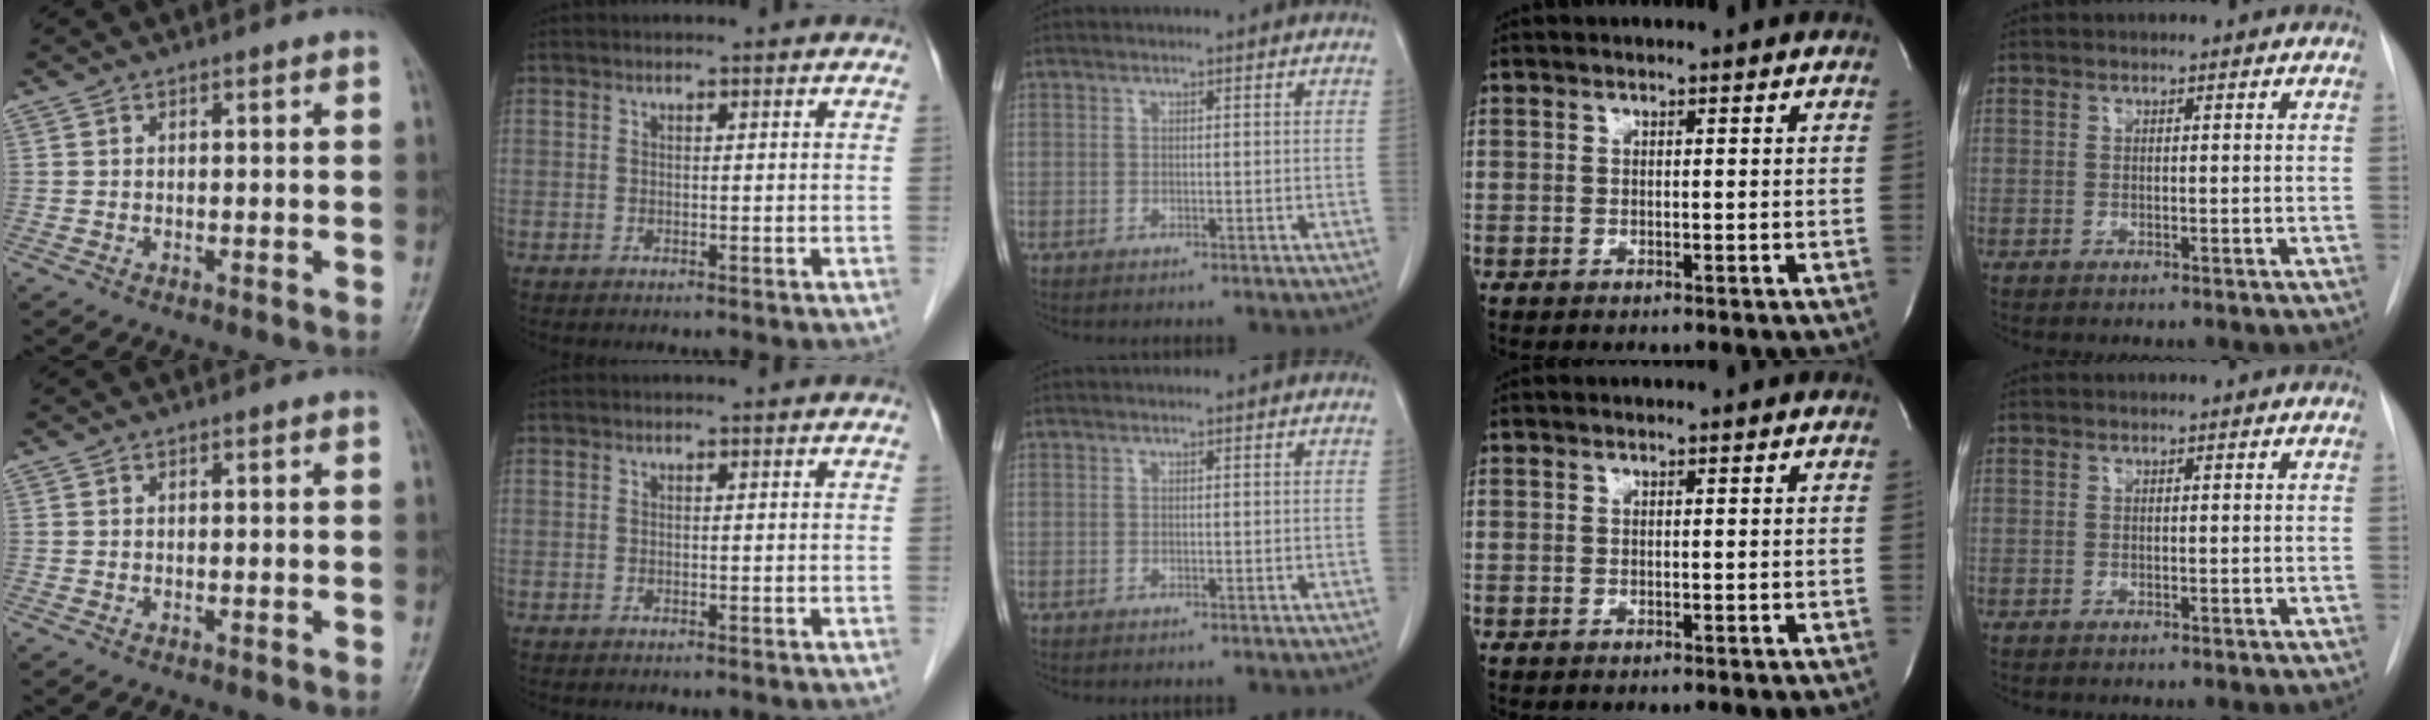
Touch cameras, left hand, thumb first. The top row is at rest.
{}